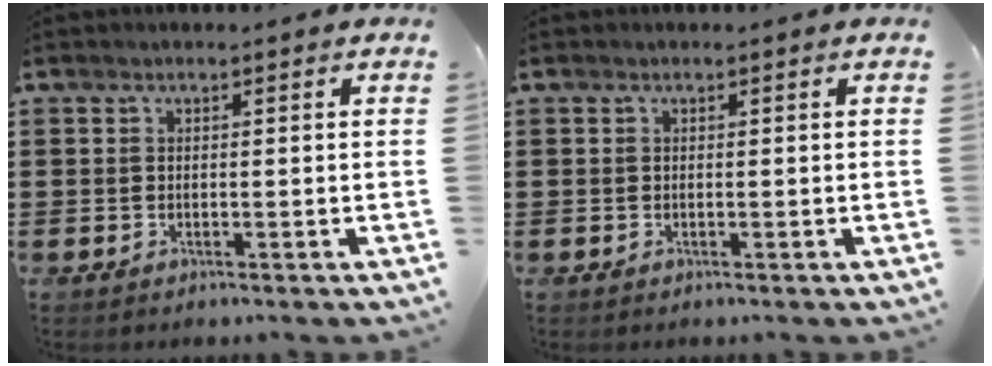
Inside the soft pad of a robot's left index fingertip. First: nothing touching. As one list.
[{"total": 0.0}]